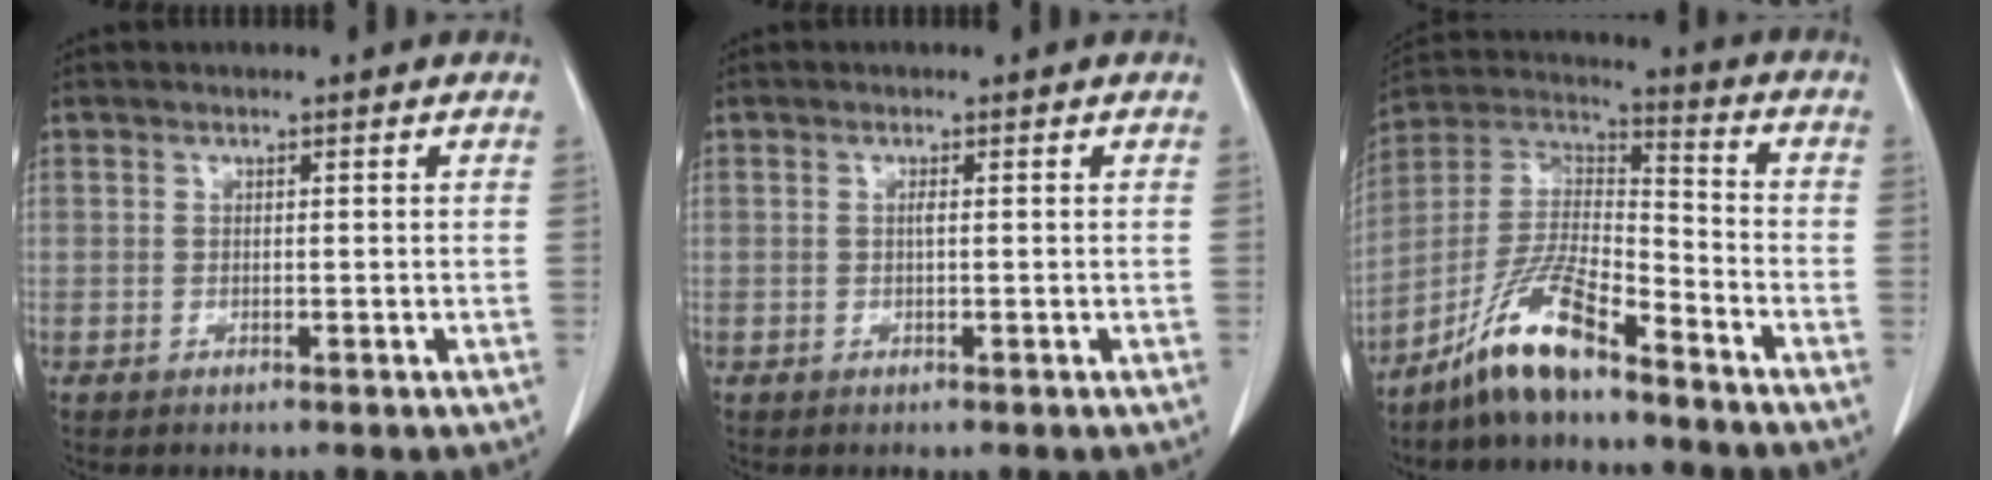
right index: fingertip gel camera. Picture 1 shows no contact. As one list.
[{"total": 0.6, "force": [0.0, 0.0, 0.6], "torque": [-0.012, 0.000, -0.002]}, {"total": 12.1, "force": [-8.9, 2.1, 8.0], "torque": [-0.168, 0.009, -0.171]}]